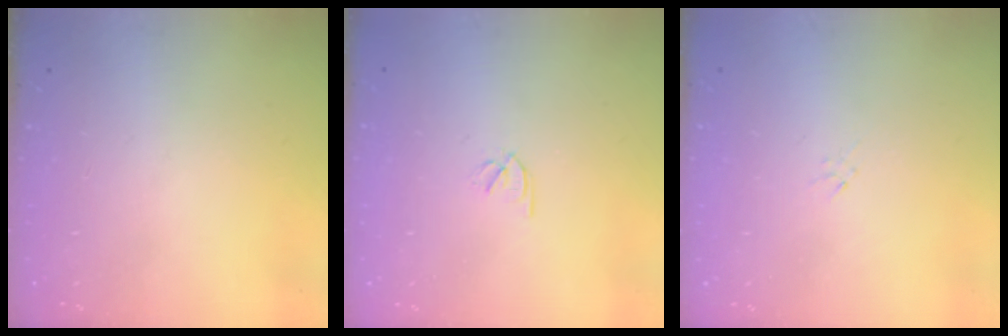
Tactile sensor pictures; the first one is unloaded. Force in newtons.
{"total": 1.8, "press": 1.7, "slide": 0.5}
{"total": 0.0}